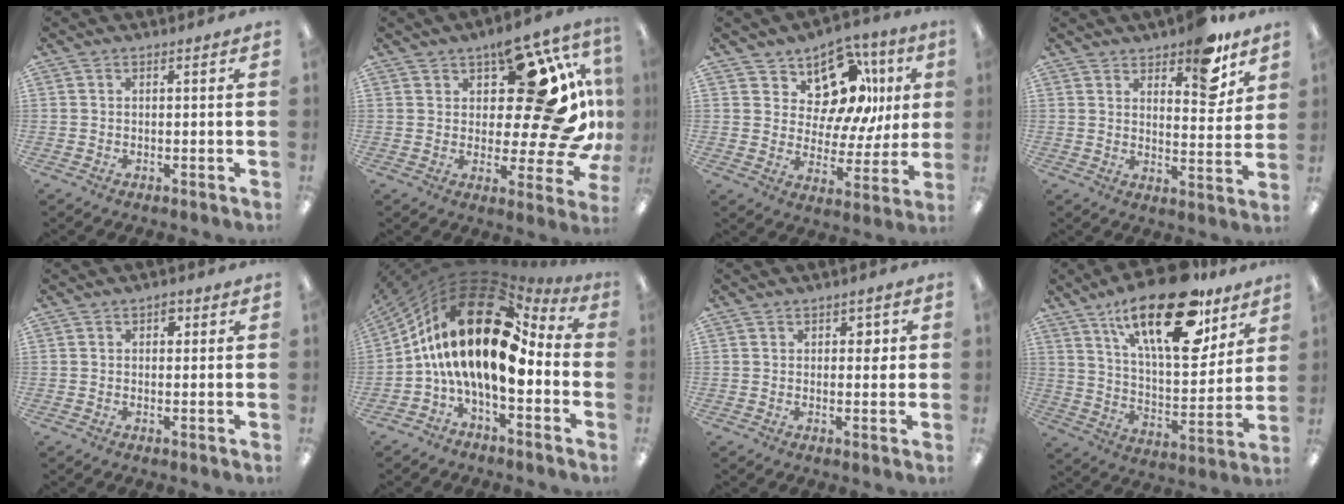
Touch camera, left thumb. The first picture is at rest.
{"total": 22.7, "force": [7.4, 10.1, 18.9], "torque": [-0.252, -0.061, 0.125]}
{"total": 15.4, "force": [8.9, 9.4, 8.4], "torque": [-0.130, -0.049, 0.163]}
{"total": 10.1, "force": [7.6, 3.9, 5.4], "torque": [-0.057, -0.049, 0.129]}
{"total": 2.2, "force": [0.9, 1.3, 1.5], "torque": [-0.008, -0.002, 0.009]}
{"total": 24.2, "force": [2.8, 11.1, 21.3], "torque": [-0.430, -0.018, 0.041]}
{"total": 3.1, "force": [0.9, 1.9, 2.3], "torque": [-0.022, -0.001, 0.008]}
{"total": 25.5, "force": [16.3, 9.9, 16.8], "torque": [-0.262, -0.086, 0.271]}